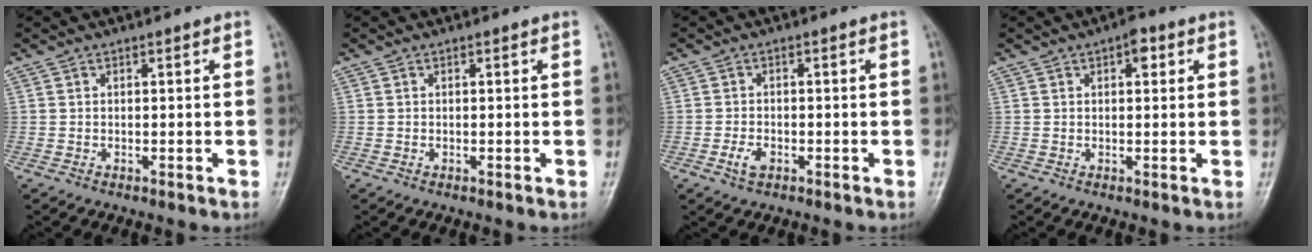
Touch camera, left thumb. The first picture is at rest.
{"total": 0.0}
{"total": 2.8, "force": [-1.3, 1.6, 1.9], "torque": [-0.037, 0.008, -0.024]}
{"total": 3.1, "force": [1.3, 1.6, 2.4], "torque": [-0.023, 0.002, 0.012]}